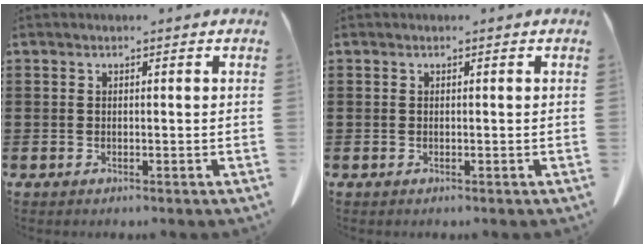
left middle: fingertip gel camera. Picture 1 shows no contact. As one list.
[{"total": 0.0}]